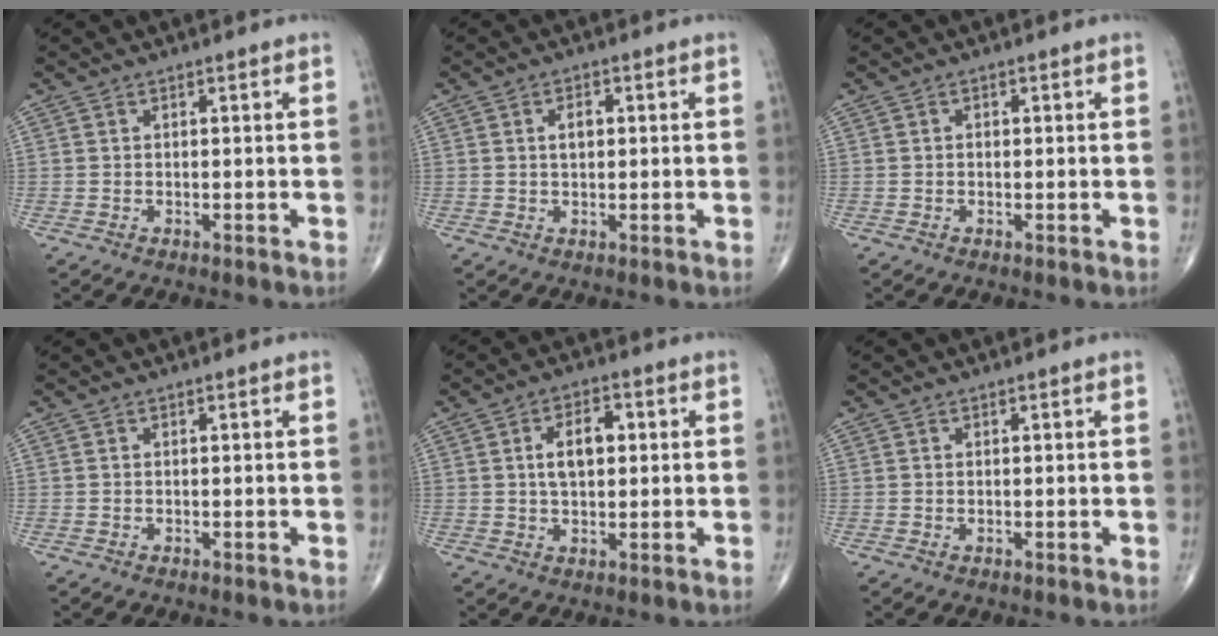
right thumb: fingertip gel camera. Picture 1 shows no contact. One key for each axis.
{"total": 2.8, "fx": 0.5, "fy": 1.7, "fz": 2.2, "tx": -0.031, "ty": 0.003, "tz": 0.008}
{"total": 0.6, "fx": 0.0, "fy": 0.5, "fz": 0.4, "tx": -0.006, "ty": 0.002, "tz": -0.001}
{"total": 0.0}
{"total": 7.1, "fx": 1.2, "fy": 4.0, "fz": 5.7, "tx": -0.085, "ty": 0.008, "tz": 0.018}
{"total": 0.0}